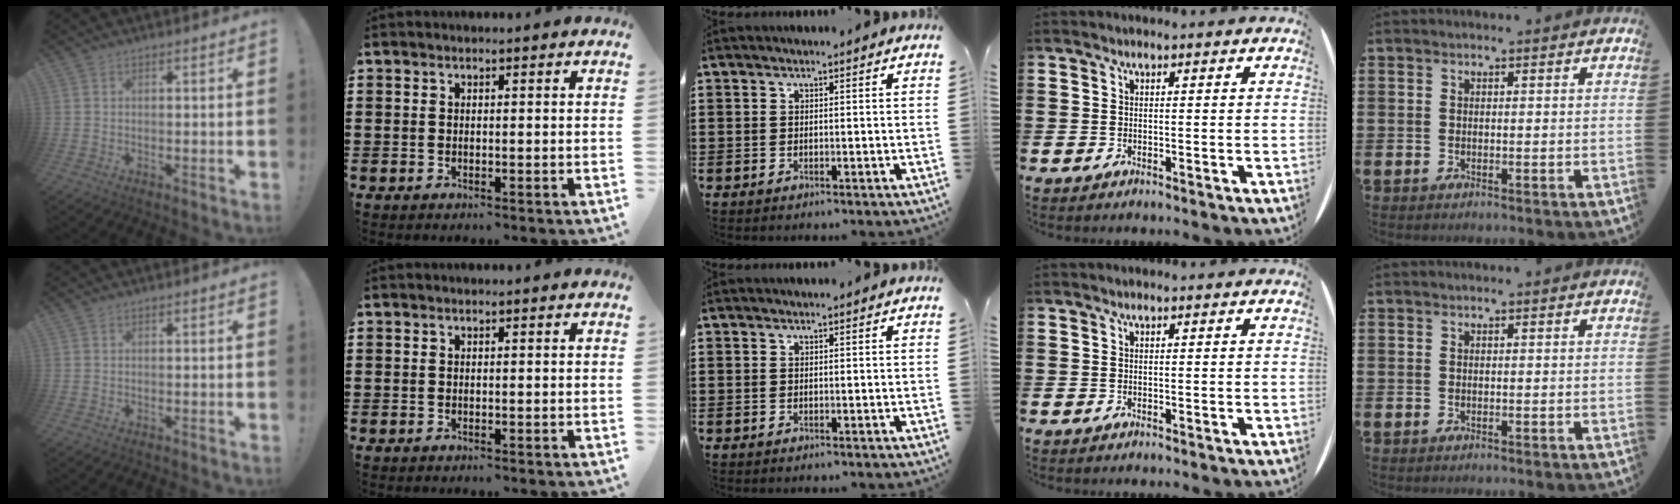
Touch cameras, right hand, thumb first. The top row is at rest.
{}